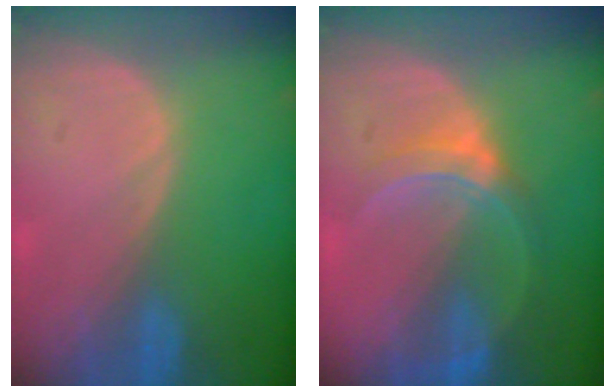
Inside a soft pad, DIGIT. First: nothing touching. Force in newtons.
{"total": 5.9, "press": 5.7, "slide": 1.6}